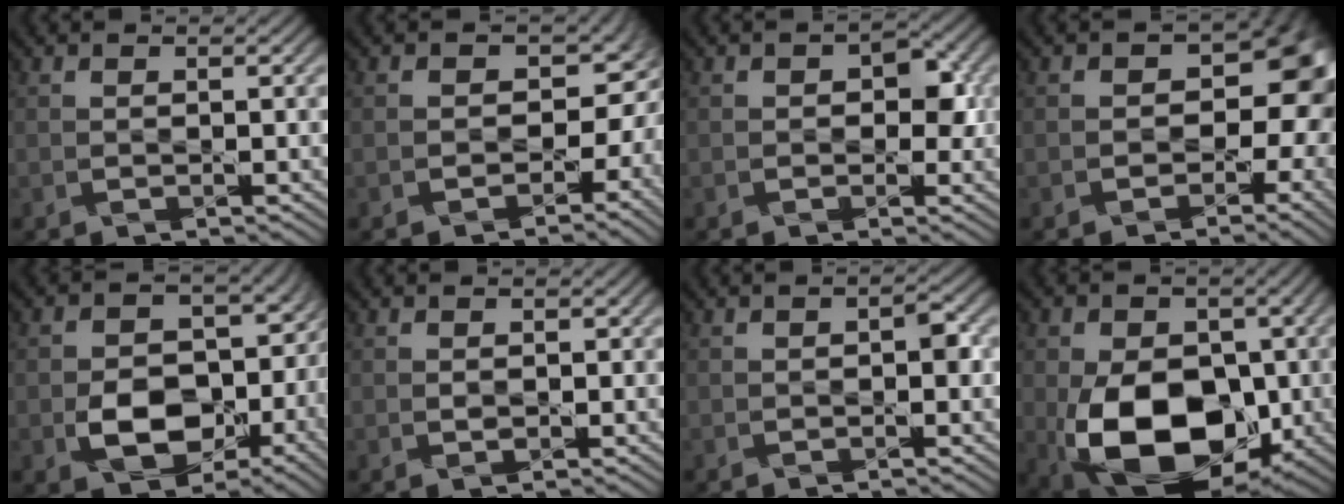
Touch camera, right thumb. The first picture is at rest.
{"total": 8.1, "force": [-0.3, 6.5, 4.7], "torque": [-0.037, -0.022, 0.000]}
{"total": 2.4, "force": [0.1, 1.7, 1.7], "torque": [-0.022, -0.002, -0.004]}
{"total": 10.3, "force": [-1.4, 7.9, 6.5], "torque": [-0.036, -0.021, -0.018]}
{"total": 9.2, "force": [-1.4, 7.1, 5.7], "torque": [-0.101, -0.028, -0.028]}
{"total": 0.7, "force": [0.1, 0.6, 0.4], "torque": [-0.006, -0.005, 0.001]}
{"total": 1.1, "force": [-0.3, 0.6, 0.9], "torque": [-0.011, 0.002, -0.008]}
{"total": 16.0, "force": [-3.8, 10.7, 11.2], "torque": [-0.183, -0.035, -0.061]}